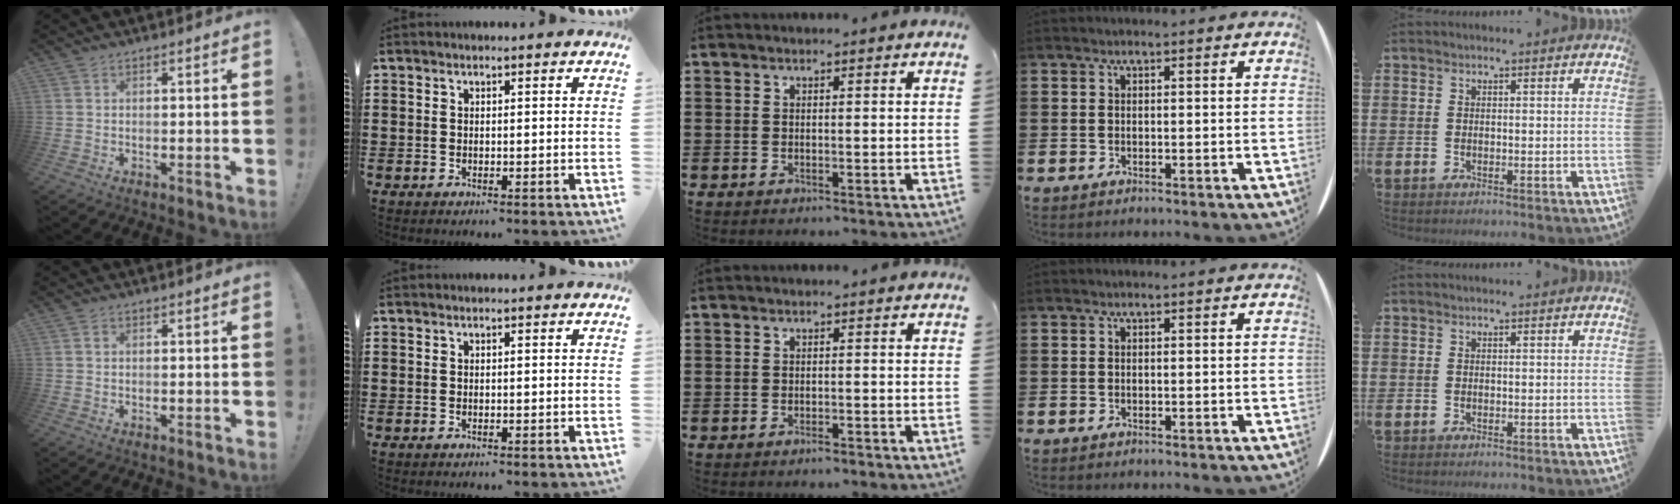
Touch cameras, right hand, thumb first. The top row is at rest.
{"thumb": {"total": 0.5, "force": [0.0, 0.5, 0.2], "torque": [-0.004, 0.004, 0.000]}, "middle": {"total": 1.0, "force": [-0.9, 0.1, 0.4], "torque": [-0.013, -0.007, -0.015]}}